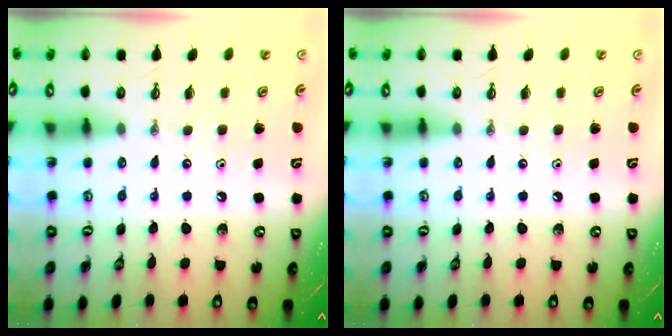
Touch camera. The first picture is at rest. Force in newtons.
{"total": 0.0}